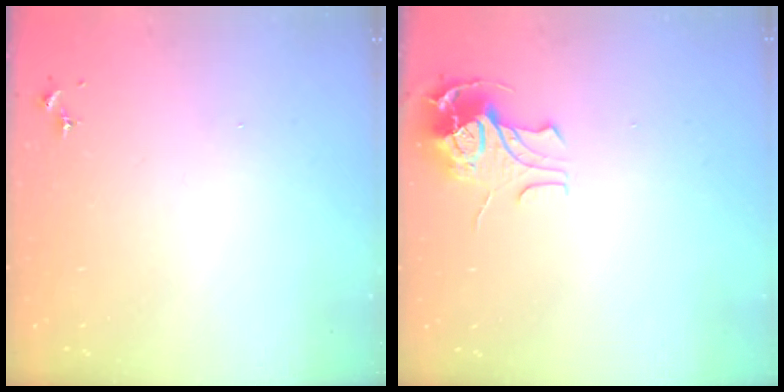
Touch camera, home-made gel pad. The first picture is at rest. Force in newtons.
{"total": 9.9, "press": 9.9, "slide": 1.2}